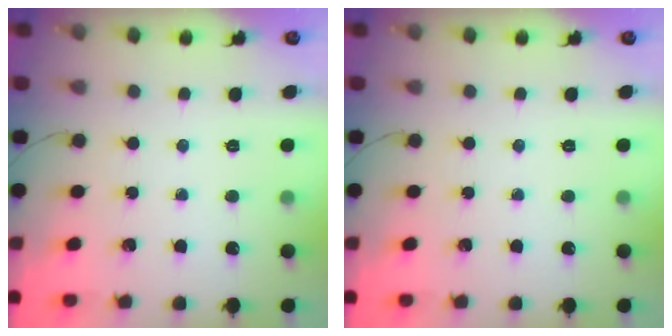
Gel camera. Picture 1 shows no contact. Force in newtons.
{"total": 0.0}